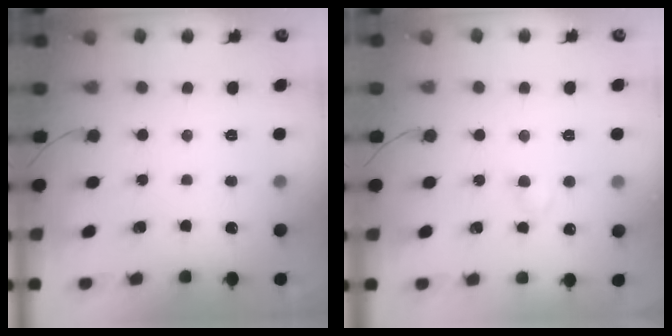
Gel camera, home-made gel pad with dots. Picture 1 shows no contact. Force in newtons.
{"total": 2.7, "press": 2.5, "slide": 1.2}